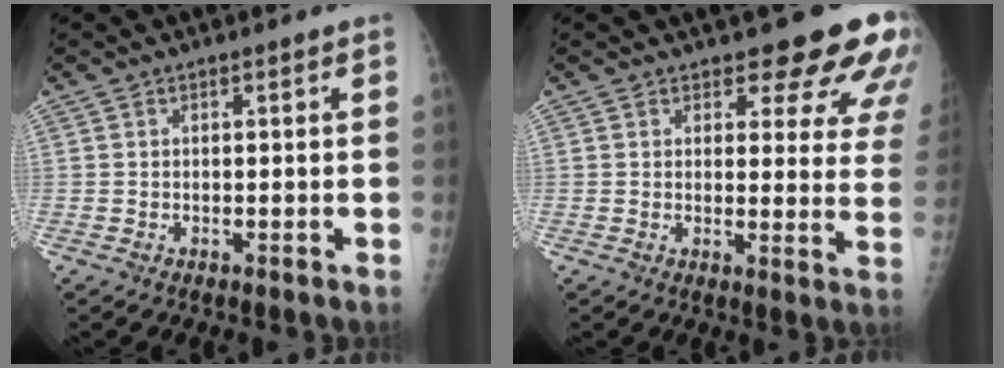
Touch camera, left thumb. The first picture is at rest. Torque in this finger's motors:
{"motor_torque": [0.29, 0.44, 1.08, -0.68, 0.15]}